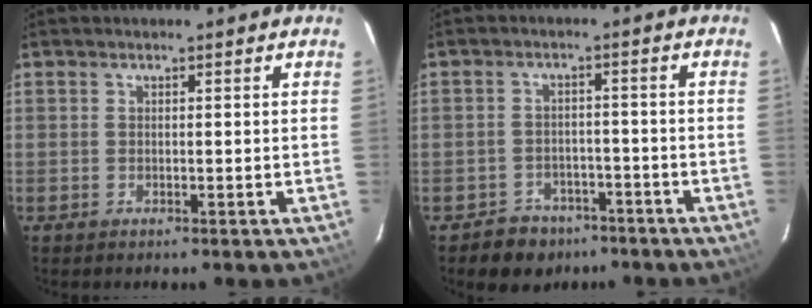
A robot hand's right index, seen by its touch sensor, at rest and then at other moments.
{"total": 6.7, "force": [-4.7, 4.7, 0.8], "torque": [-0.030, 0.024, -0.060]}